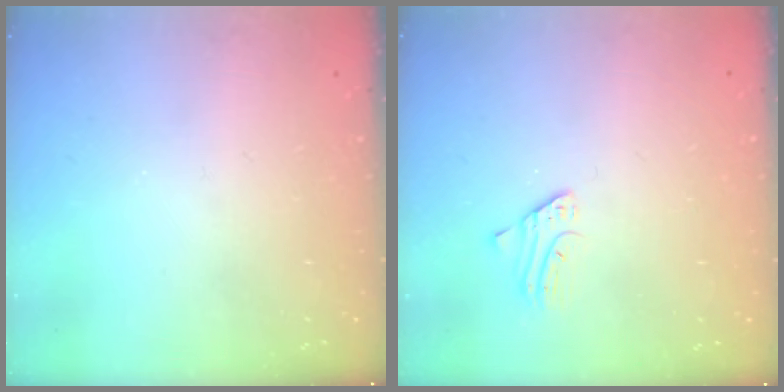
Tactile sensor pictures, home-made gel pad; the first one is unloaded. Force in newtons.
{"total": 2.0, "press": 2.0, "slide": 0.1}